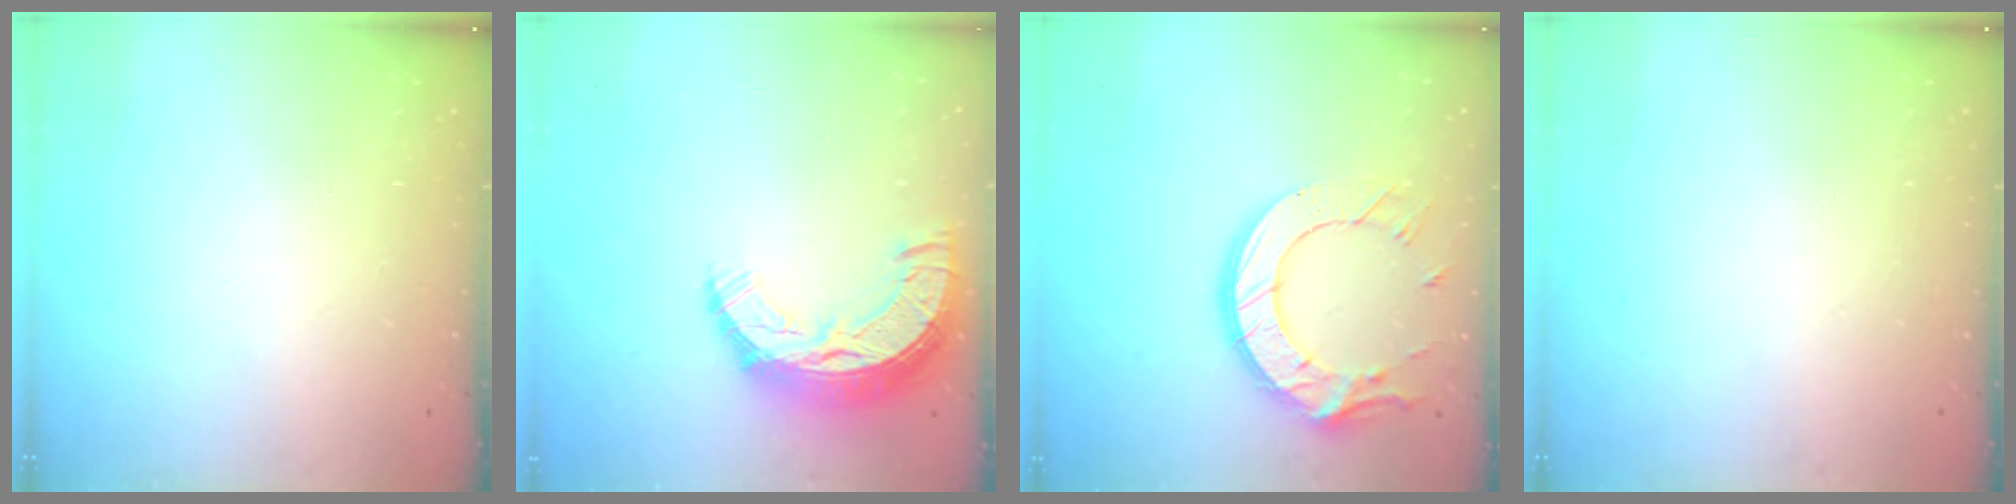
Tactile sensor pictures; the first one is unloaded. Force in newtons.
{"total": 14.4, "press": 14.3, "slide": 1.2}
{"total": 15.9, "press": 15.9, "slide": 1.0}
{"total": 0.0}